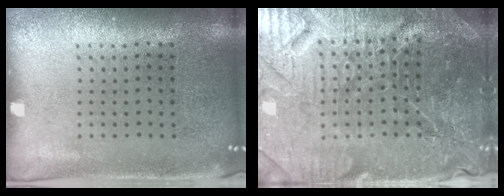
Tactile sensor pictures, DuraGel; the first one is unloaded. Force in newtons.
{"total": 5.9, "press": 5.5, "slide": 2.2}